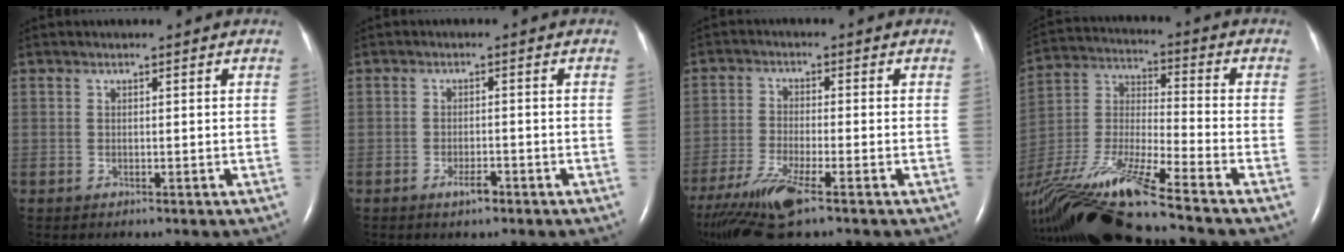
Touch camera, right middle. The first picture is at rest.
{"total": 2.0, "force": [-1.4, 0.5, 1.4], "torque": [-0.026, -0.001, -0.022]}
{"total": 9.1, "force": [-5.9, 1.0, 6.8], "torque": [-0.141, -0.027, -0.108]}
{"total": 21.8, "force": [-17.0, 0.4, 13.6], "torque": [-0.325, -0.038, -0.324]}